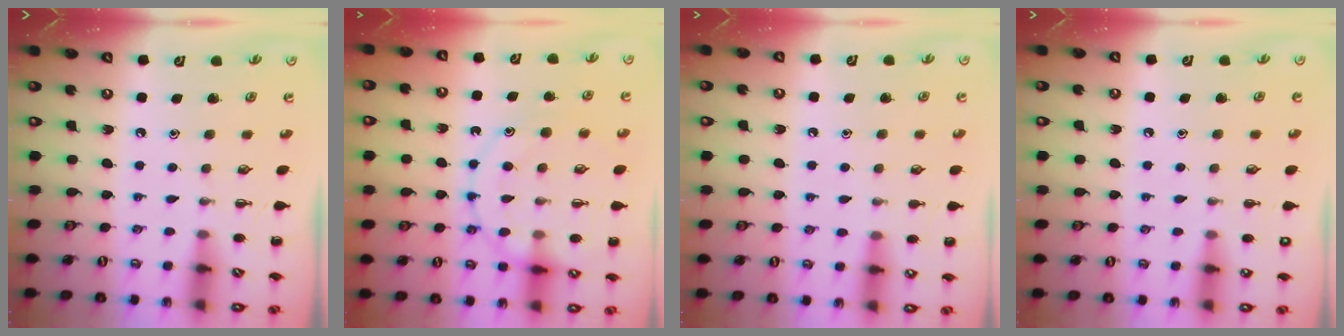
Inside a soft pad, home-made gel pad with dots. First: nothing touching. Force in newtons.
{"total": 13.8, "press": 13.7, "slide": 1.7}
{"total": 8.1, "press": 7.8, "slide": 2.2}
{"total": 1.9, "press": 1.9, "slide": 0.2}